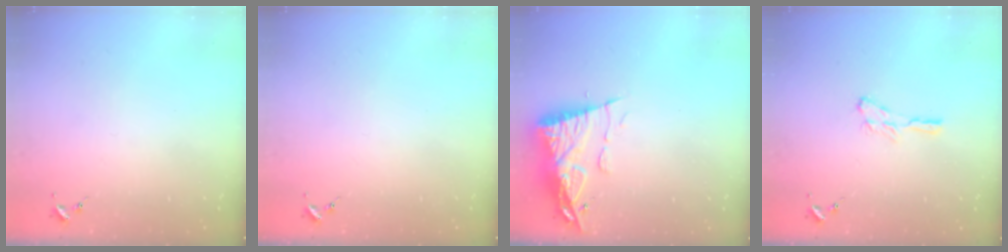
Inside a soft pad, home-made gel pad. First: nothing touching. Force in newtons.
{"total": 0.0}
{"total": 10.4, "press": 10.4, "slide": 1.0}
{"total": 5.3, "press": 5.3, "slide": 0.2}